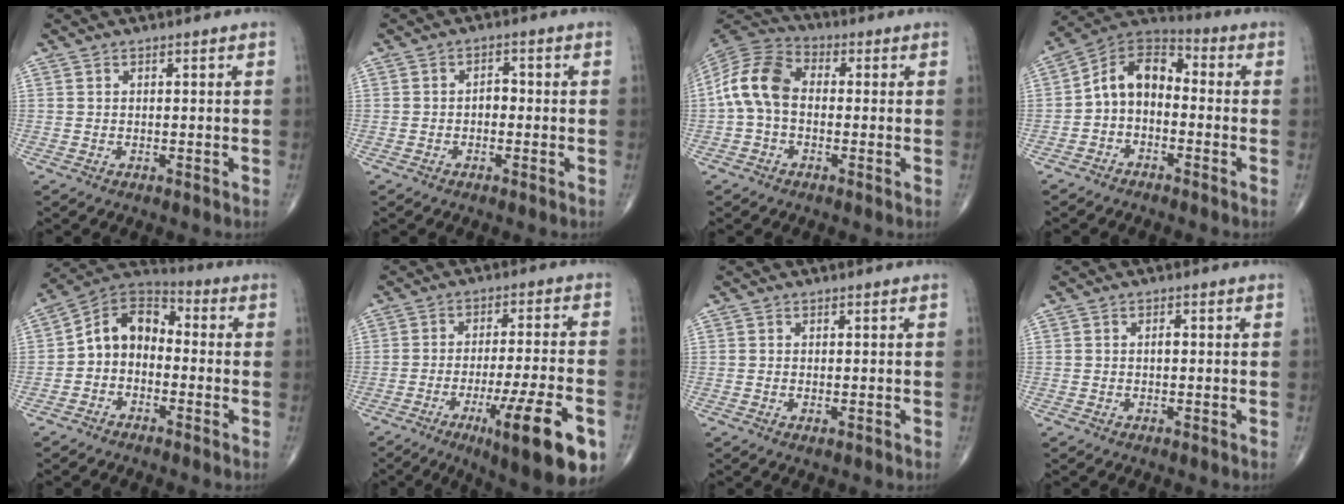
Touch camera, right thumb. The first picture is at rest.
{"total": 2.3, "force": [-0.5, 1.5, 1.6], "torque": [-0.012, 0.011, -0.015]}
{"total": 10.6, "force": [-0.5, 7.2, 7.8], "torque": [-0.151, 0.029, -0.025]}
{"total": 9.8, "force": [-1.4, 6.6, 7.0], "torque": [-0.106, 0.049, -0.044]}
{"total": 9.5, "force": [-1.6, 7.0, 6.1], "torque": [-0.084, 0.049, -0.048]}
{"total": 17.4, "force": [-7.8, 2.8, 15.2], "torque": [-0.211, 0.011, -0.112]}
{"total": 0.7, "force": [-0.2, 0.4, 0.6], "torque": [-0.011, -0.003, -0.003]}
{"total": 1.0, "force": [-0.1, 0.6, 0.9], "torque": [-0.013, 0.001, -0.003]}